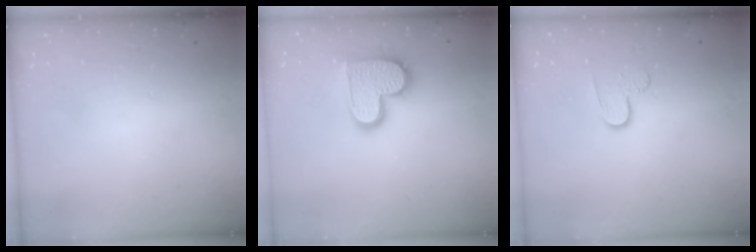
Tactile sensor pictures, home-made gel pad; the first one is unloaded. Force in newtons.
{"total": 15.1, "press": 15.1, "slide": 1.1}
{"total": 6.0, "press": 6.0, "slide": 0.6}